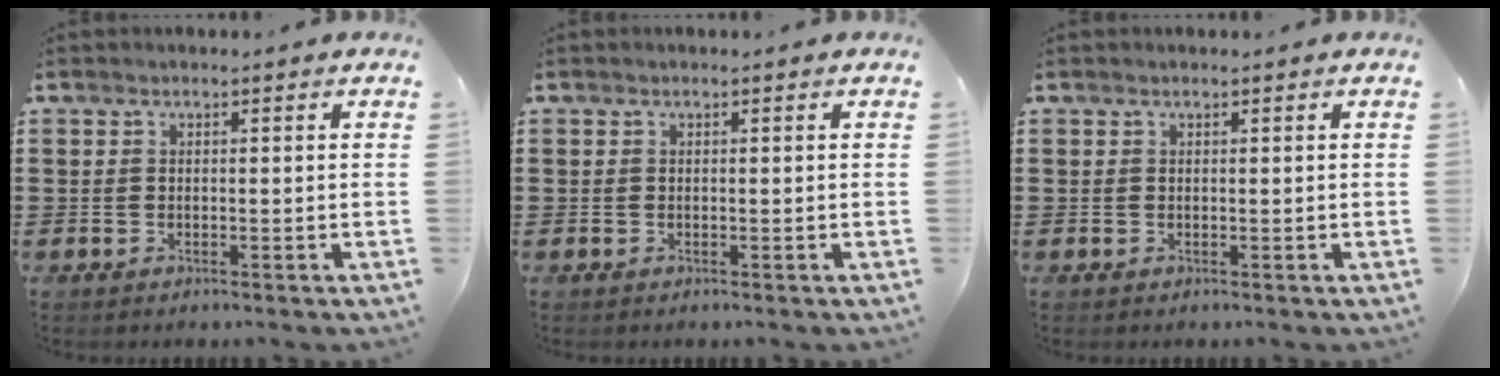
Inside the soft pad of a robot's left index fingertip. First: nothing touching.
{"total": 0.0}
{"total": 0.0}